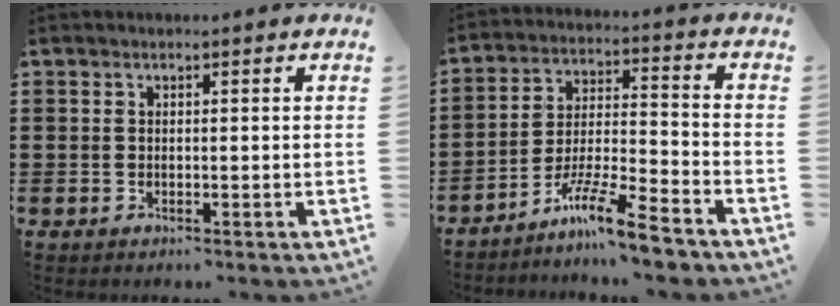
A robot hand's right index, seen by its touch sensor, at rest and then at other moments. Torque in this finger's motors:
{"motor_torque": [-0.16, 0.17, 0.40, 0.04]}